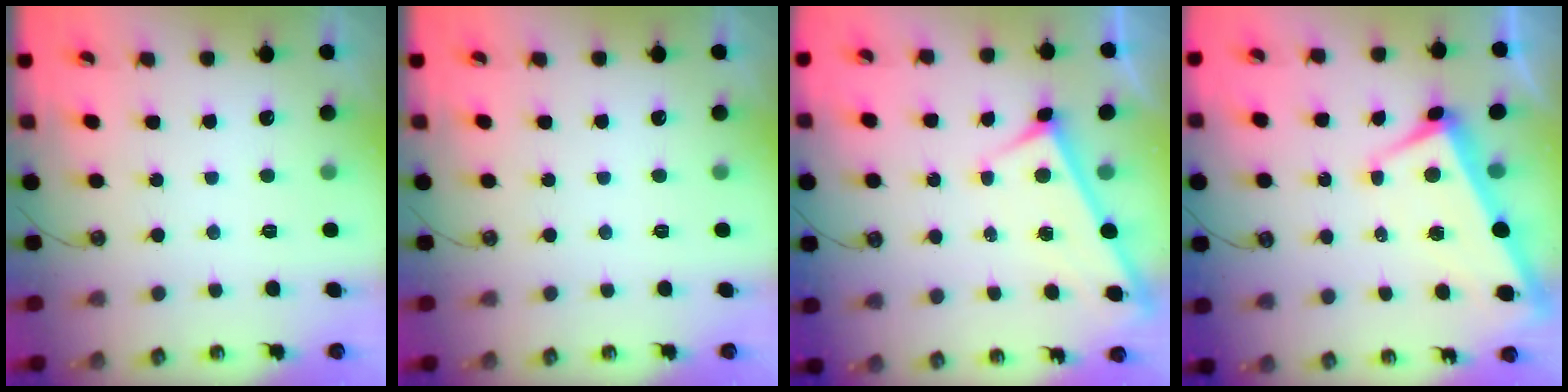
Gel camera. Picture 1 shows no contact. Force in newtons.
{"total": 0.0}
{"total": 2.9, "press": 2.9, "slide": 0.3}
{"total": 1.7, "press": 1.4, "slide": 1.0}